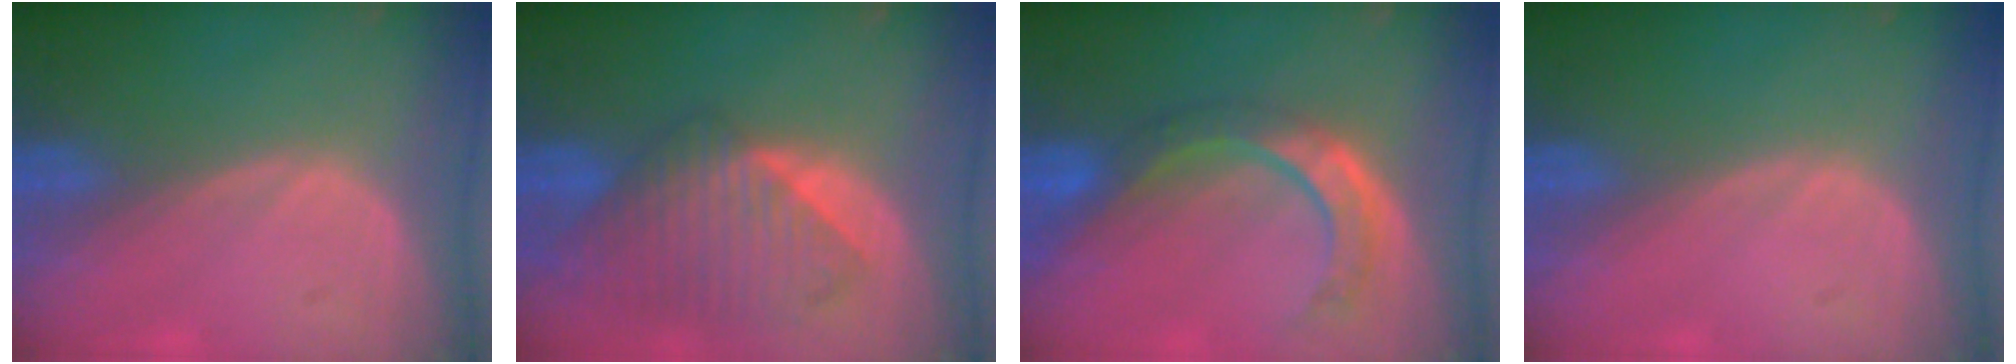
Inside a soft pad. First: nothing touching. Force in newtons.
{"total": 9.4, "press": 8.3, "slide": 4.3}
{"total": 8.5, "press": 7.2, "slide": 4.5}
{"total": 0.0}